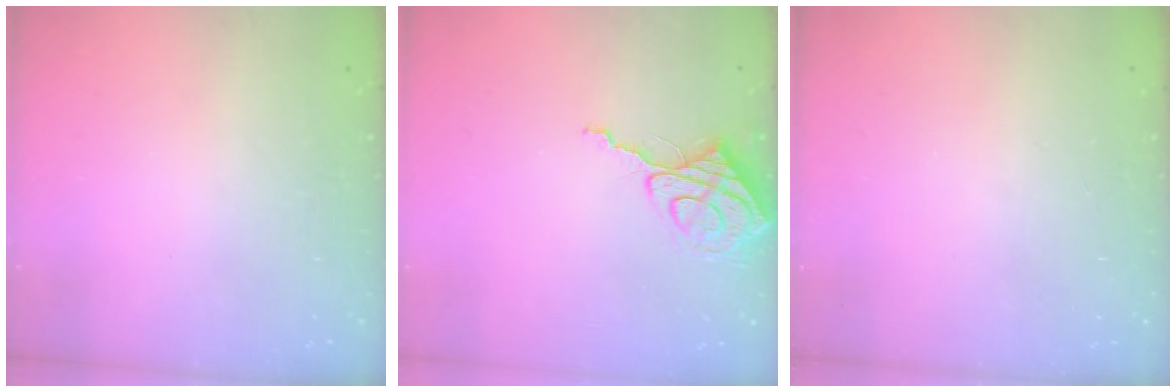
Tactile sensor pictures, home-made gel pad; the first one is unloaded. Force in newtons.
{"total": 11.4, "press": 11.3, "slide": 1.1}
{"total": 0.0}